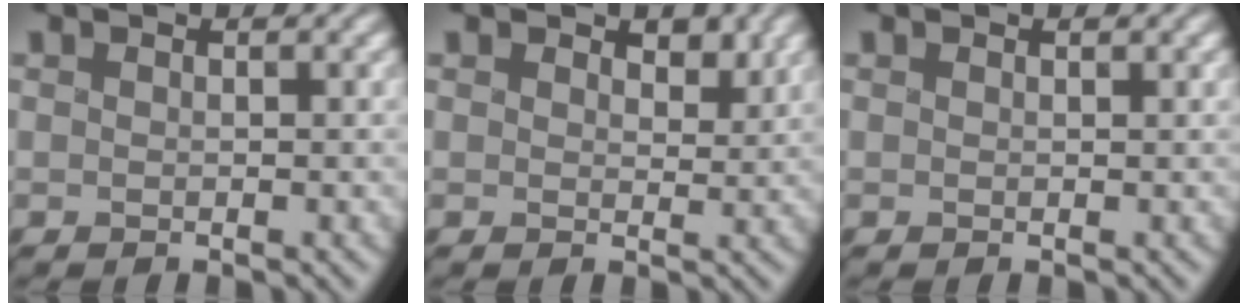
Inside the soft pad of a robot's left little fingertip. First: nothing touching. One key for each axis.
{"total": 2.4, "fx": 1.6, "fy": 1.5, "fz": 1.1, "tx": -0.026, "ty": -0.001, "tz": 0.017}
{"total": 0.5, "fx": 0.4, "fy": 0.2, "fz": 0.3, "tx": -0.007, "ty": 0.002, "tz": 0.008}